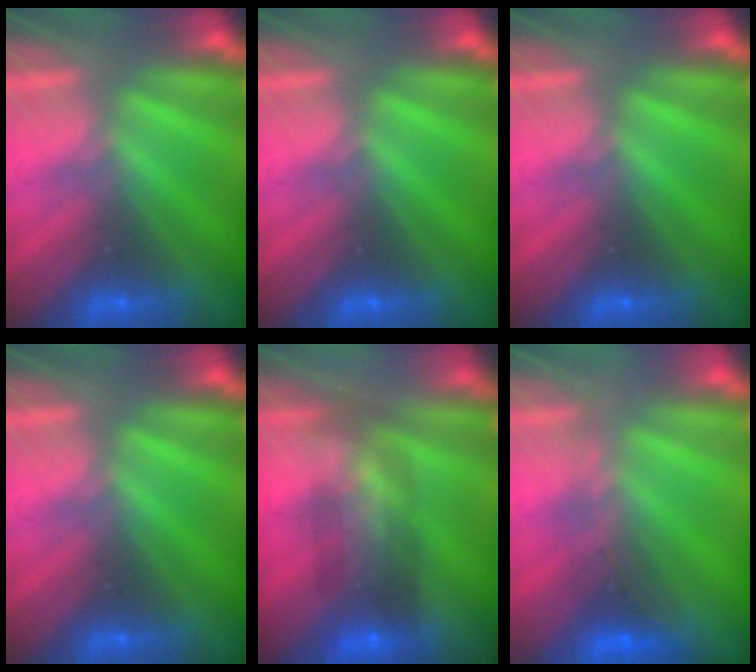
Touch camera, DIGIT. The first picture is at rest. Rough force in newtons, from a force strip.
{"total": 0.0}
{"total": 0.0}
{"total": 0.0}
{"total": 5.5}
{"total": 1.8}